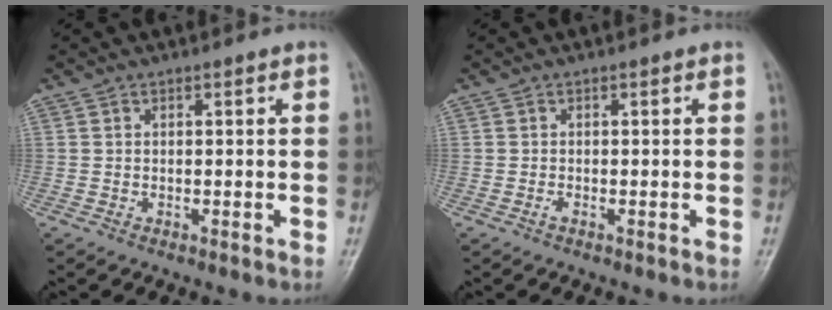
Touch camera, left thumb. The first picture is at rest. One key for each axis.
{"total": 0.7, "fx": -0.1, "fy": 0.2, "fz": 0.6, "tx": -0.006, "ty": 0.001, "tz": -0.002}